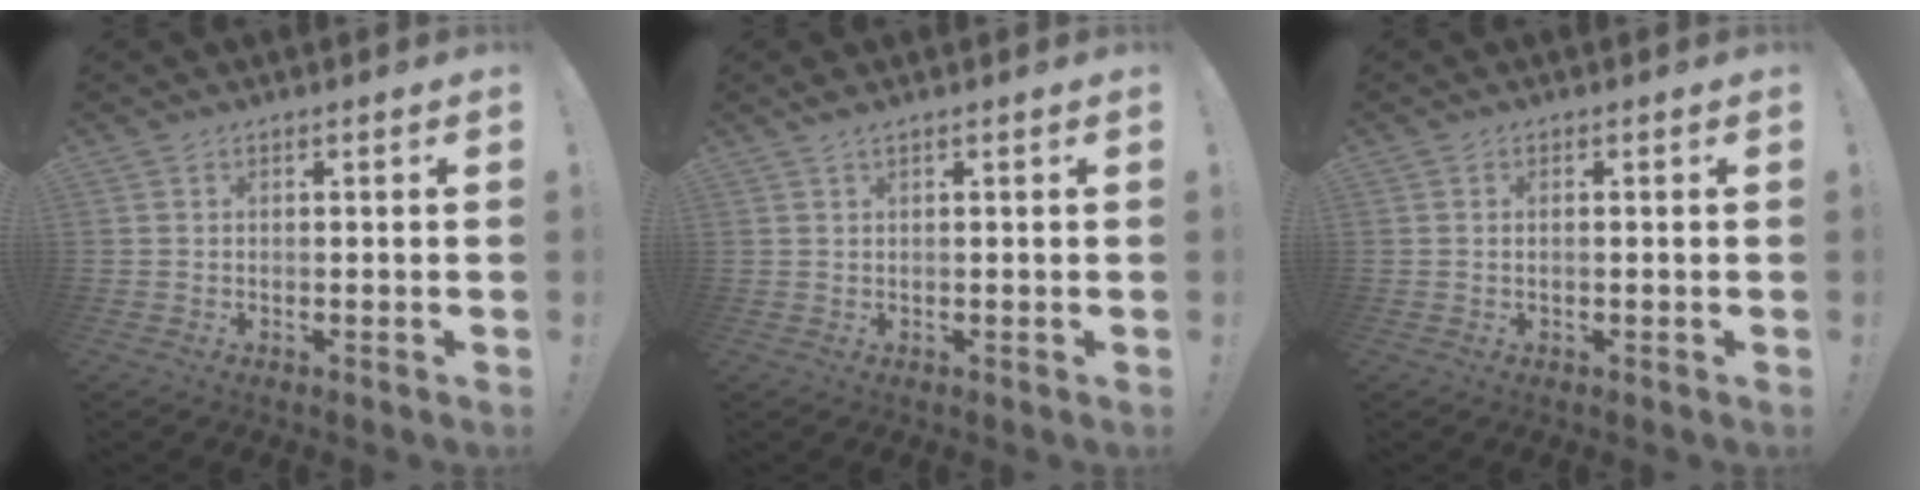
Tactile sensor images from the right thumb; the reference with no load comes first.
{"total": 1.5, "force": [1.1, -0.3, 1.0], "torque": [-0.028, 0.003, 0.020]}
{"total": 0.6, "force": [0.1, 0.1, 0.6], "torque": [-0.012, 0.002, 0.002]}